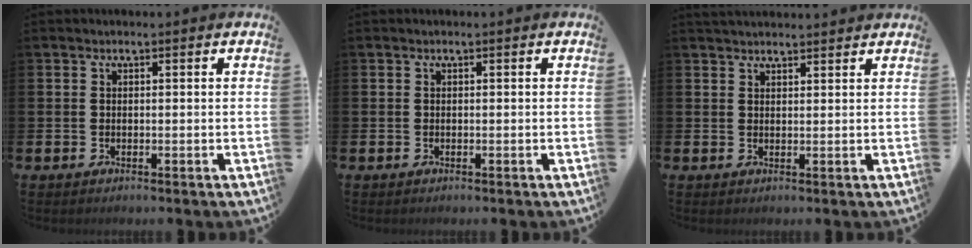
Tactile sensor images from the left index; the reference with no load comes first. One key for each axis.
{"total": 0.0}
{"total": 2.4, "fx": 2.3, "fy": 0.4, "fz": 0.1, "tx": 0.001, "ty": -0.010, "tz": 0.042}